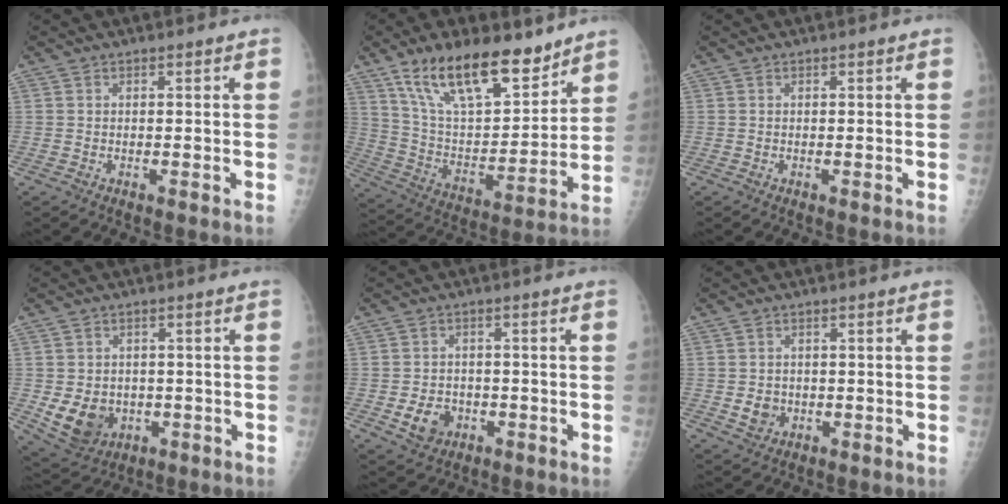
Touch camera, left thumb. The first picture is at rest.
{"total": 20.4, "force": [14.0, 8.3, 12.2], "torque": [-0.166, -0.070, 0.253]}
{"total": 0.0}
{"total": 8.7, "force": [-1.5, 7.2, 4.6], "torque": [-0.060, 0.003, -0.005]}
{"total": 5.6, "force": [-1.7, 4.6, 2.6], "torque": [-0.029, 0.007, -0.023]}
{"total": 3.4, "force": [-0.4, 3.0, 1.4], "torque": [-0.010, 0.001, 0.002]}